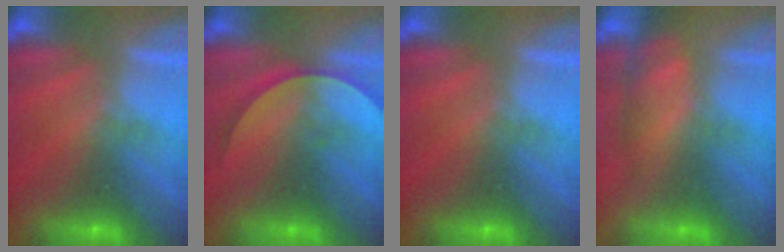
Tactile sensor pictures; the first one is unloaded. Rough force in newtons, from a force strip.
{"total": 2.7}
{"total": 0.0}
{"total": 4.9}